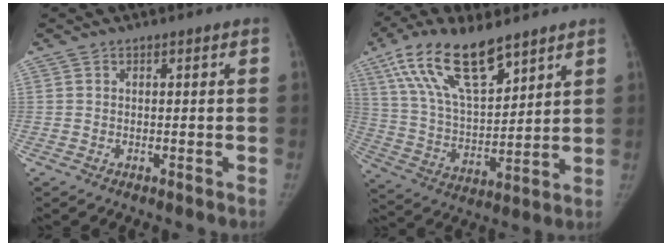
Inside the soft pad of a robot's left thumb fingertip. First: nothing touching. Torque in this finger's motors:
{"motor_torque": [0.47, 0.45, 1.64, -1.15, 0.58]}